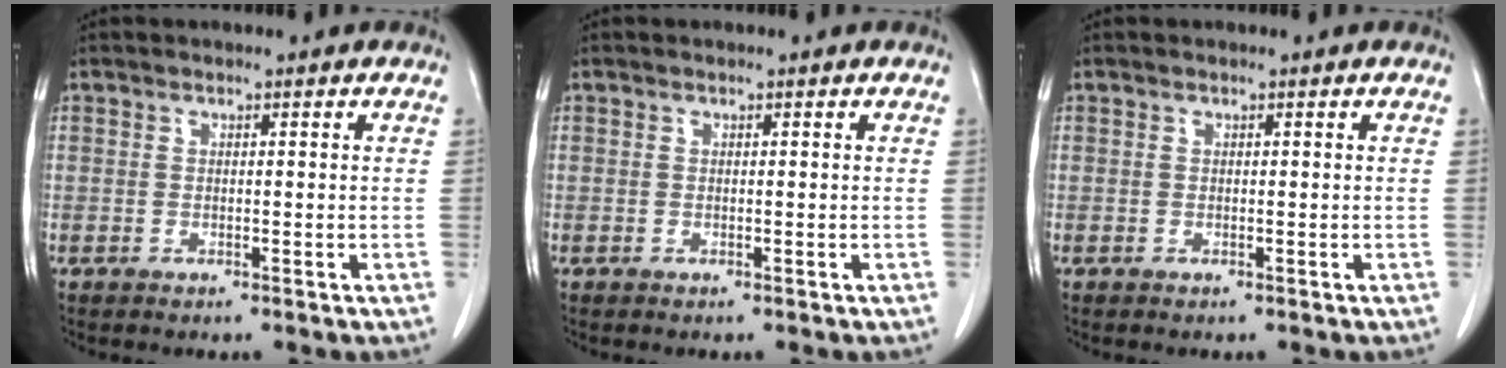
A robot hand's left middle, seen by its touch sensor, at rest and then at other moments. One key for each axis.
{"total": 0.0}
{"total": 0.0}